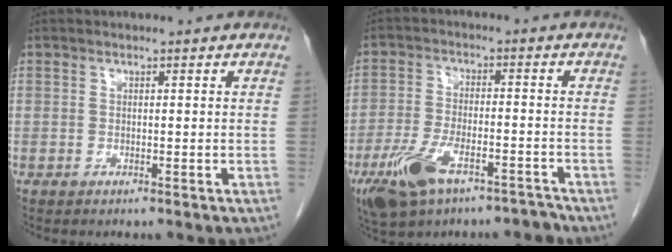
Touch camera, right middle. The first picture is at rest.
{"total": 10.7, "force": [-7.3, 4.0, 6.8], "torque": [-0.135, 0.004, -0.127]}